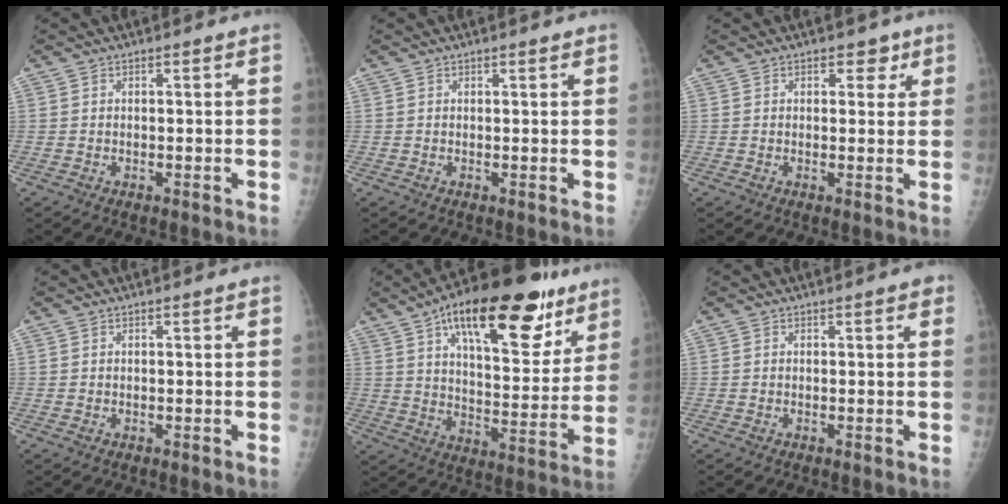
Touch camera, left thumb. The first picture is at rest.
{"total": 1.0, "force": [0.8, 0.2, 0.6], "torque": [-0.005, -0.001, 0.011]}
{"total": 3.2, "force": [1.8, 2.1, 1.6], "torque": [0.005, -0.006, 0.021]}
{"total": 0.0}
{"total": 27.4, "force": [15.7, 11.1, 19.5], "torque": [-0.262, -0.029, 0.242]}
{"total": 1.2, "force": [0.6, 0.4, 0.9], "torque": [-0.011, 0.001, 0.005]}